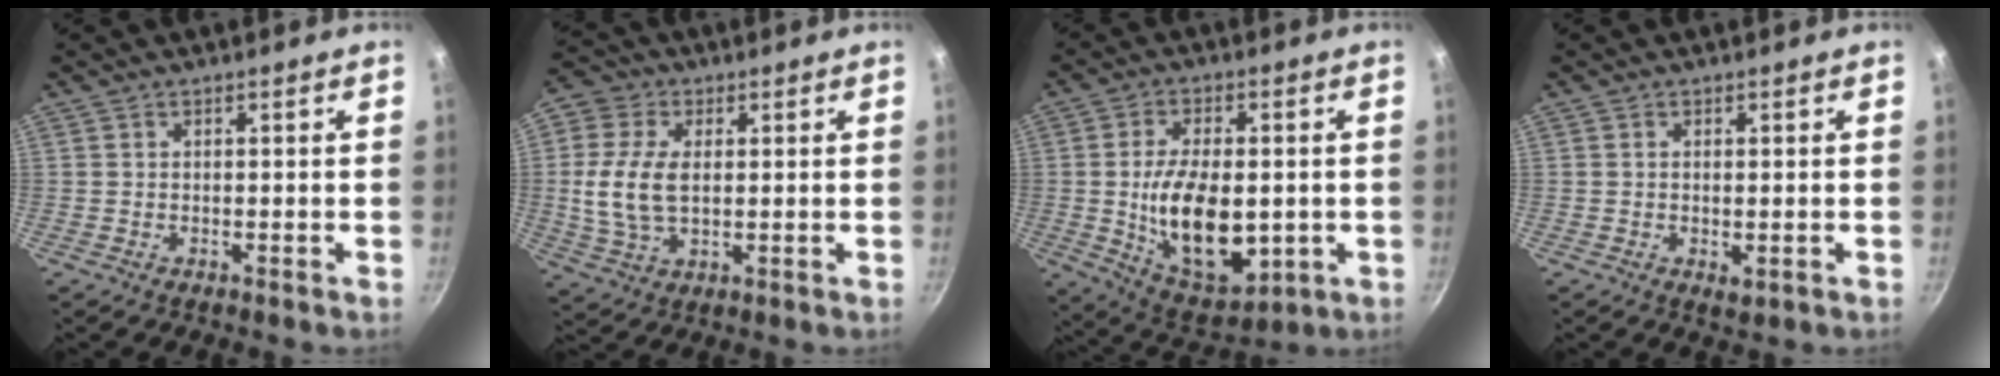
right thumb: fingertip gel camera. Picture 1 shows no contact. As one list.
[{"total": 11.2, "force": [1.0, 7.4, 8.4], "torque": [-0.152, -0.001, 0.013]}, {"total": 16.7, "force": [-1.3, 9.2, 13.8], "torque": [-0.216, -0.012, -0.004]}, {"total": 1.4, "force": [0.0, 0.6, 1.2], "torque": [-0.023, -0.008, 0.002]}]